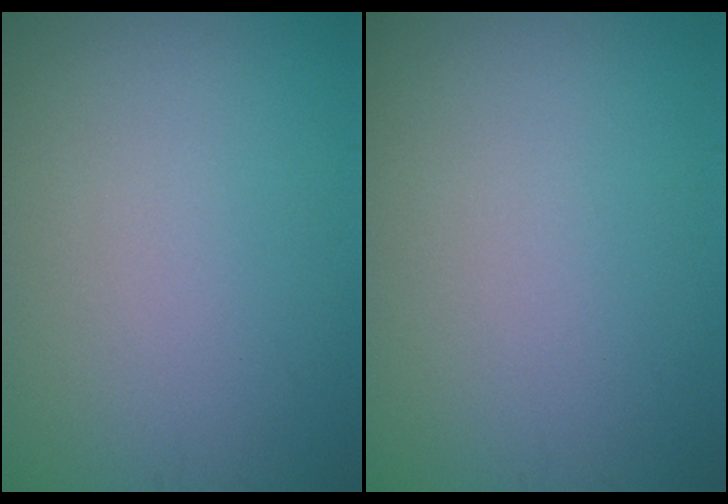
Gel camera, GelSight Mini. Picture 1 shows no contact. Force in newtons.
{"total": 0.0}